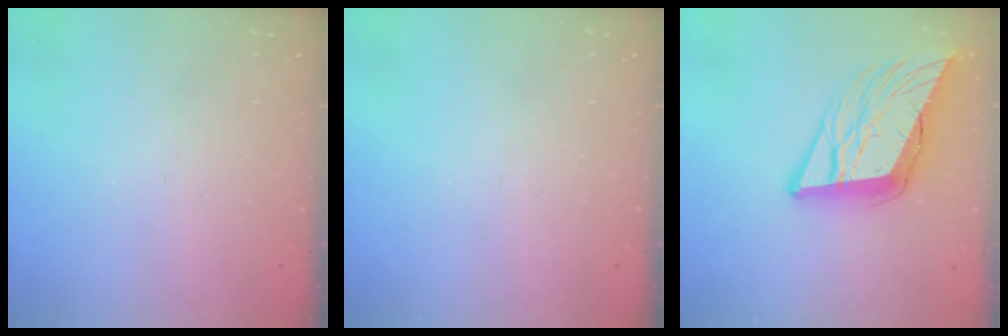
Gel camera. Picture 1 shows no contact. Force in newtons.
{"total": 0.0}
{"total": 15.3, "press": 15.1, "slide": 2.7}